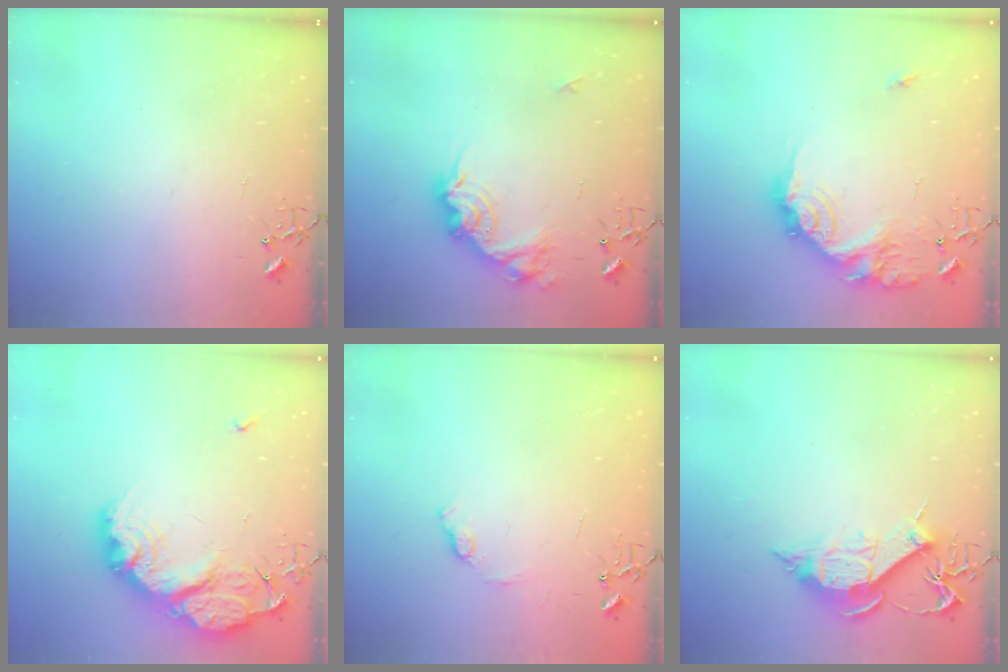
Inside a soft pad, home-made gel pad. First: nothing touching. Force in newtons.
{"total": 17.6, "press": 17.6, "slide": 1.0}
{"total": 19.2, "press": 19.2, "slide": 1.0}
{"total": 25.2, "press": 25.1, "slide": 2.0}
{"total": 7.2, "press": 7.1, "slide": 0.8}
{"total": 11.4, "press": 11.3, "slide": 1.1}